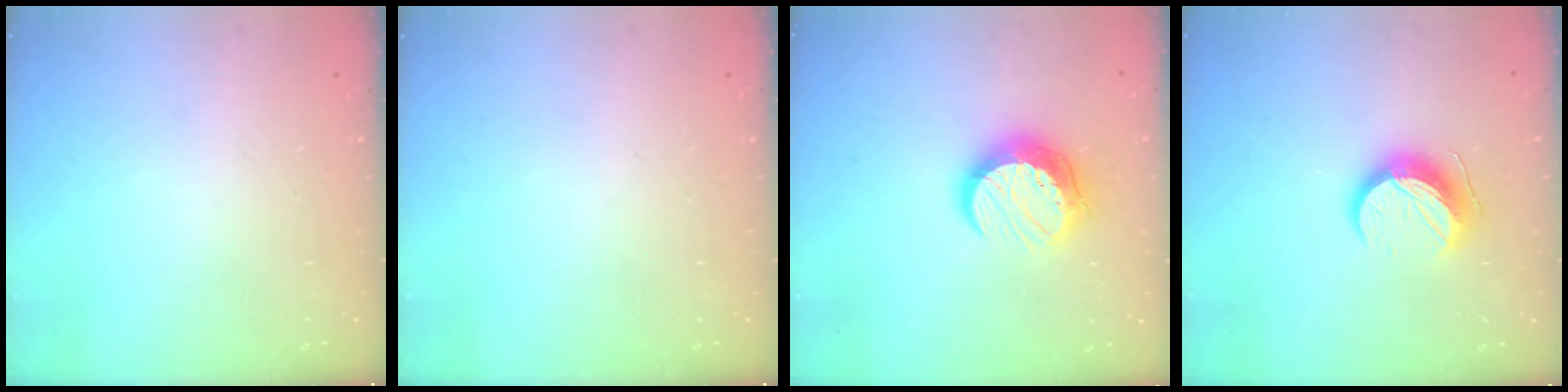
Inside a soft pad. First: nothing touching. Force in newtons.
{"total": 0.0}
{"total": 11.5, "press": 11.5, "slide": 0.8}
{"total": 12.4, "press": 12.4, "slide": 0.1}